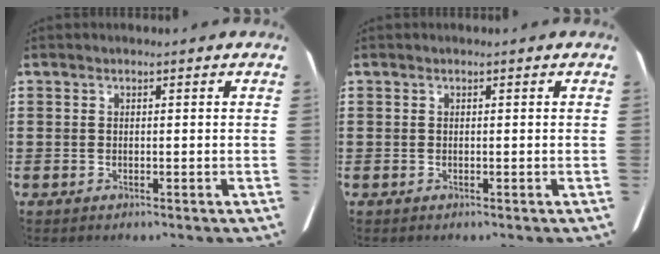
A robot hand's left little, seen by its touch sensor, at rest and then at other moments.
{"total": 0.0}